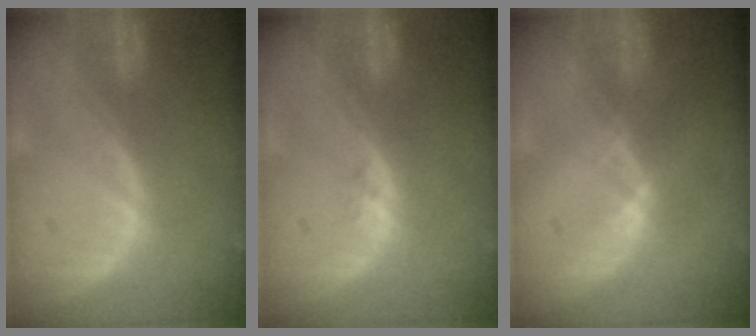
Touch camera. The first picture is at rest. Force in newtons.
{"total": 1.1, "press": 0.8, "slide": 0.7}
{"total": 1.0, "press": 0.8, "slide": 0.5}